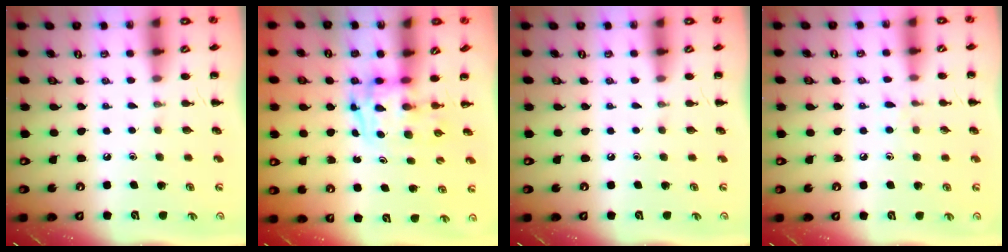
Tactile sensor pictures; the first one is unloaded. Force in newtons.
{"total": 3.4, "press": 3.3, "slide": 0.5}
{"total": 0.0}
{"total": 5.5, "press": 5.1, "slide": 2.0}